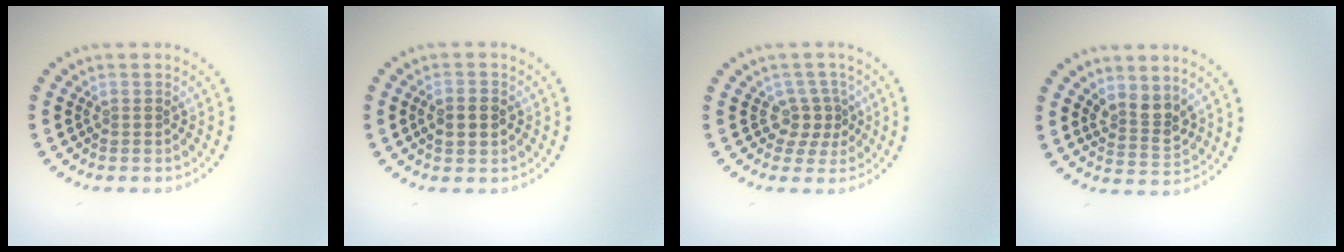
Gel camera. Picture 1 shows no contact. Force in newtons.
{"total": 2.4, "press": 2.4, "slide": 0.0}
{"total": 2.4, "press": 1.7, "slide": 1.7}
{"total": 2.7, "press": 2.3, "slide": 1.3}